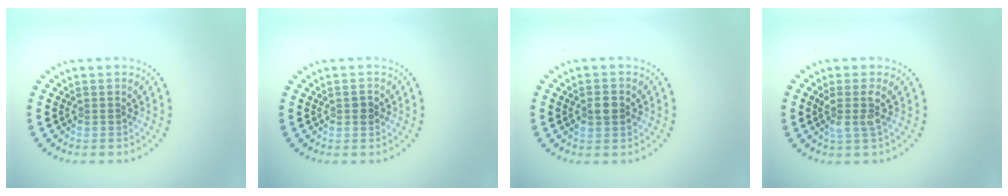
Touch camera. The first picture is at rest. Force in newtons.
{"total": 1.0, "press": 1.0, "slide": 0.1}
{"total": 2.2, "press": 2.2, "slide": 0.2}
{"total": 2.0, "press": 1.6, "slide": 1.2}